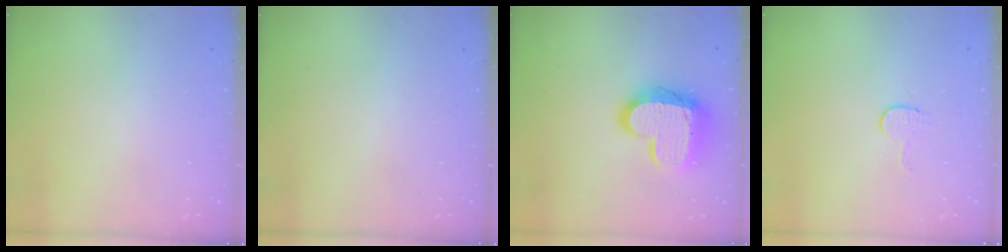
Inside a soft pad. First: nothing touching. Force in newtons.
{"total": 0.0}
{"total": 16.3, "press": 16.2, "slide": 1.4}
{"total": 6.2, "press": 6.2, "slide": 0.5}